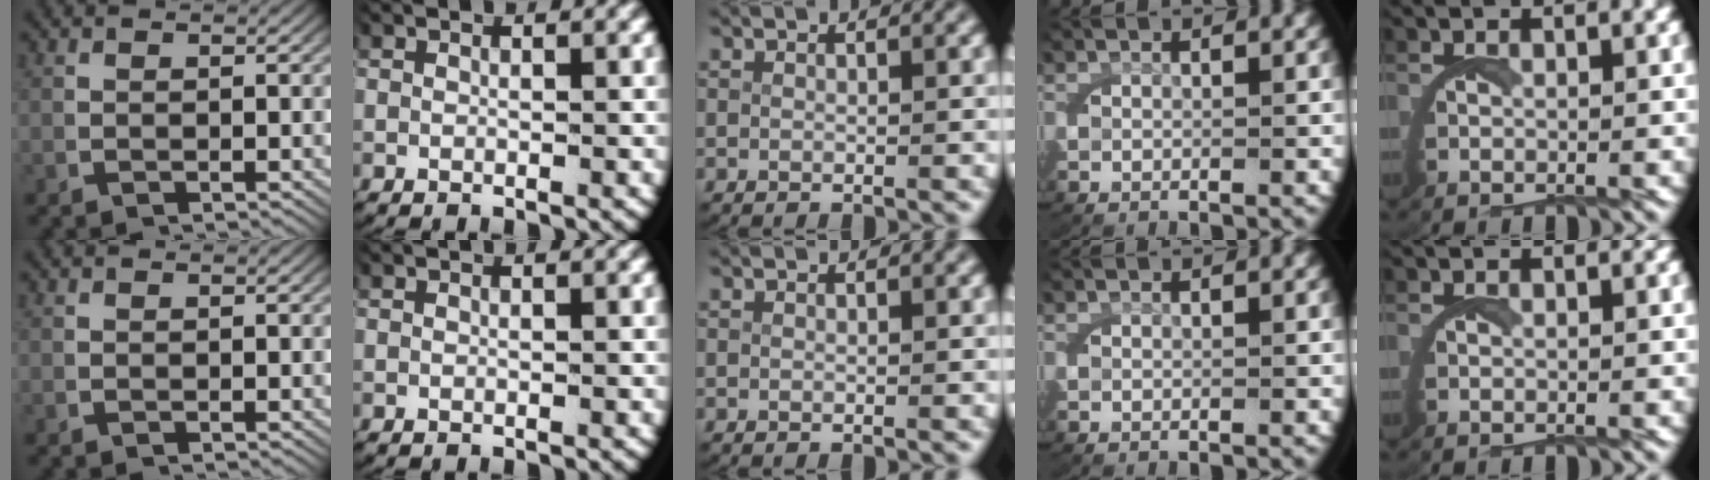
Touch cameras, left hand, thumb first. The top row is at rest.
{}